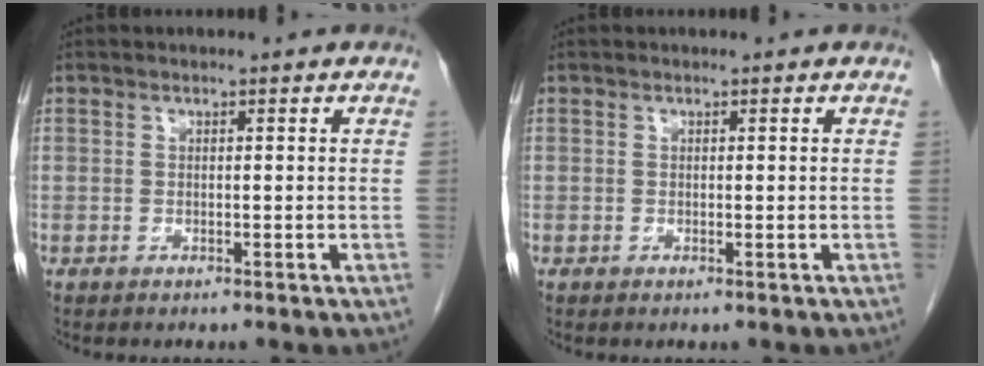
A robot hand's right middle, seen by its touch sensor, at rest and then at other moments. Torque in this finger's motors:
{"motor_torque": [-0.07, 0.15, -0.05, -0.01]}